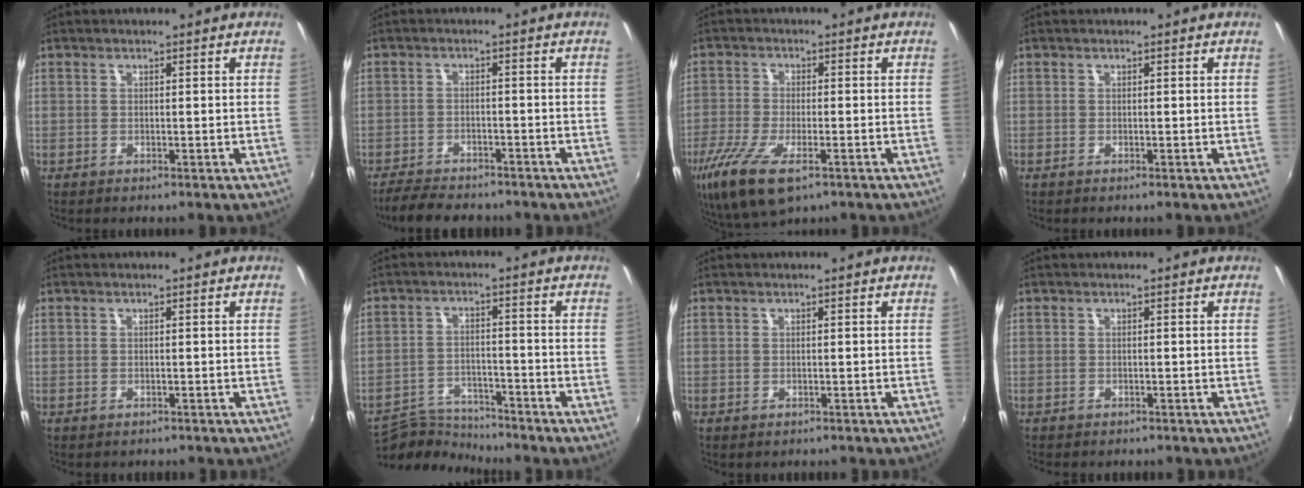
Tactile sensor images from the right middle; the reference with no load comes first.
{"total": 8.3, "force": [-7.2, 2.8, 2.9], "torque": [-0.081, -0.010, -0.115]}
{"total": 12.6, "force": [-7.1, 4.7, 9.2], "torque": [-0.207, -0.048, -0.129]}
{"total": 0.0}
{"total": 1.5, "force": [-1.3, 0.7, 0.5], "torque": [-0.013, -0.009, -0.016]}
{"total": 9.0, "force": [-8.8, 1.2, 1.6], "torque": [-0.053, -0.001, -0.158]}
{"total": 0.8, "force": [-0.6, 0.5, 0.3], "torque": [-0.009, -0.004, -0.007]}
{"total": 2.0, "force": [-1.7, 0.8, 0.6], "torque": [-0.016, -0.012, -0.023]}